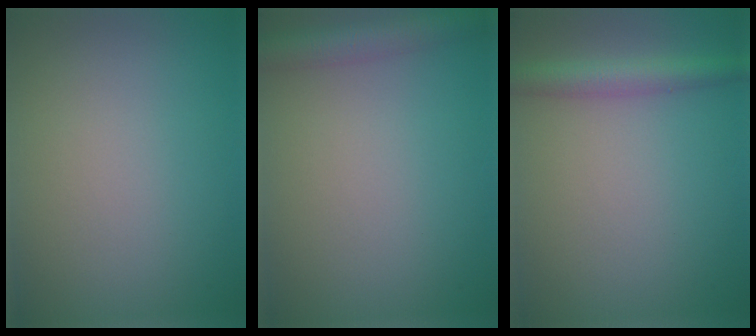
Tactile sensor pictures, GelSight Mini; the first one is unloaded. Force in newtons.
{"total": 3.8, "press": 3.8, "slide": 0.2}
{"total": 3.1, "press": 3.1, "slide": 0.1}